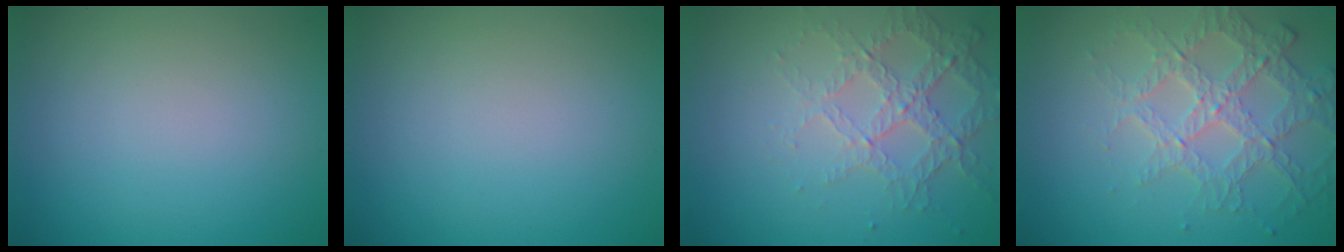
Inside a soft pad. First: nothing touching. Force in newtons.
{"total": 0.0}
{"total": 4.1, "press": 2.9, "slide": 3.0}
{"total": 3.8, "press": 3.5, "slide": 1.3}